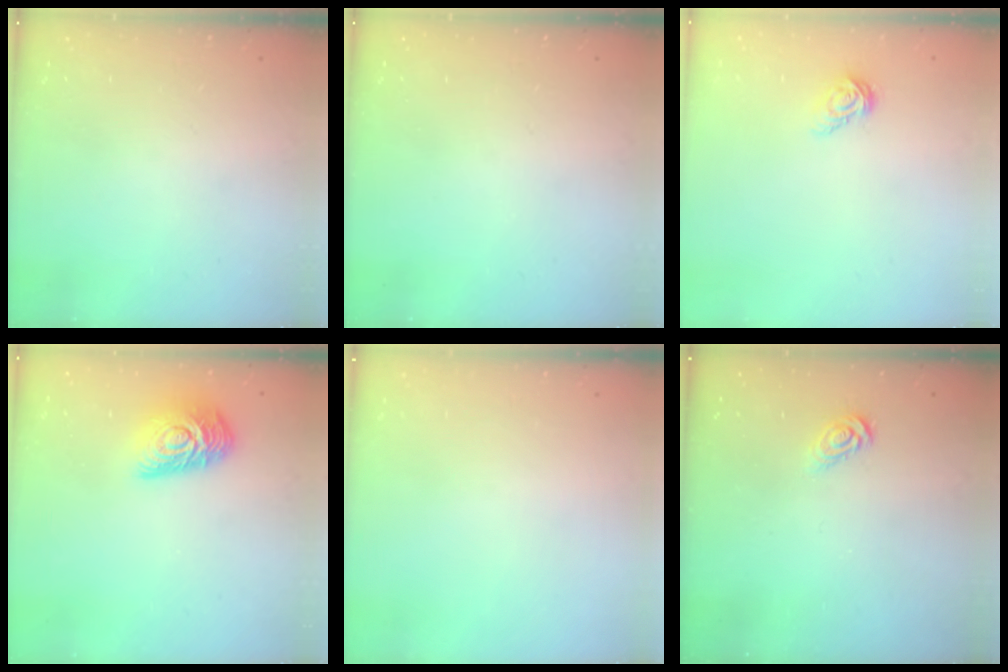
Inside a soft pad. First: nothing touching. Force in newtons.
{"total": 0.0}
{"total": 5.3, "press": 5.2, "slide": 0.4}
{"total": 13.2, "press": 13.2, "slide": 0.6}
{"total": 0.0}
{"total": 3.6, "press": 3.6, "slide": 0.1}